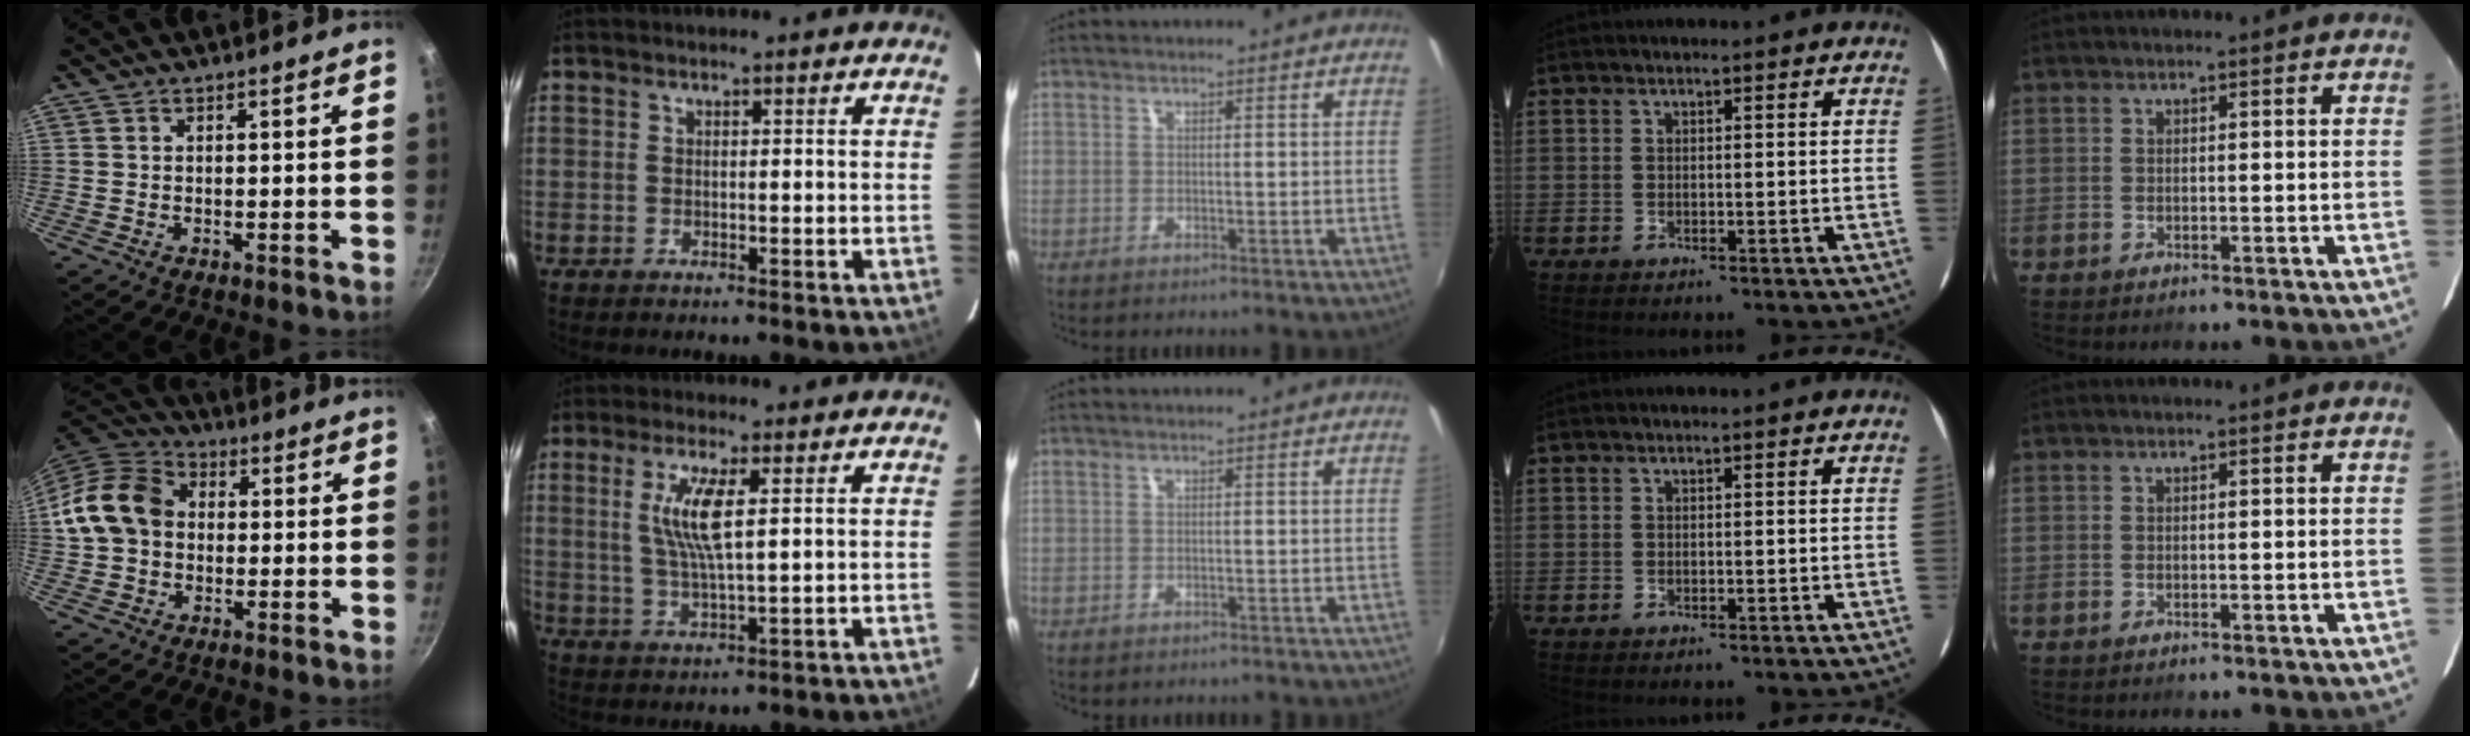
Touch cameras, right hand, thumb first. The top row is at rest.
{"thumb": {"total": 13.0, "force": [0.5, 10.2, 8.0], "torque": [-0.121, 0.028, -0.007]}, "index": {"total": 7.6, "force": [2.0, 1.1, 7.2], "torque": [-0.146, -0.005, 0.041]}, "middle": {"total": 0.7, "force": [-0.5, 0.4, 0.2], "torque": [-0.007, -0.002, -0.005]}}